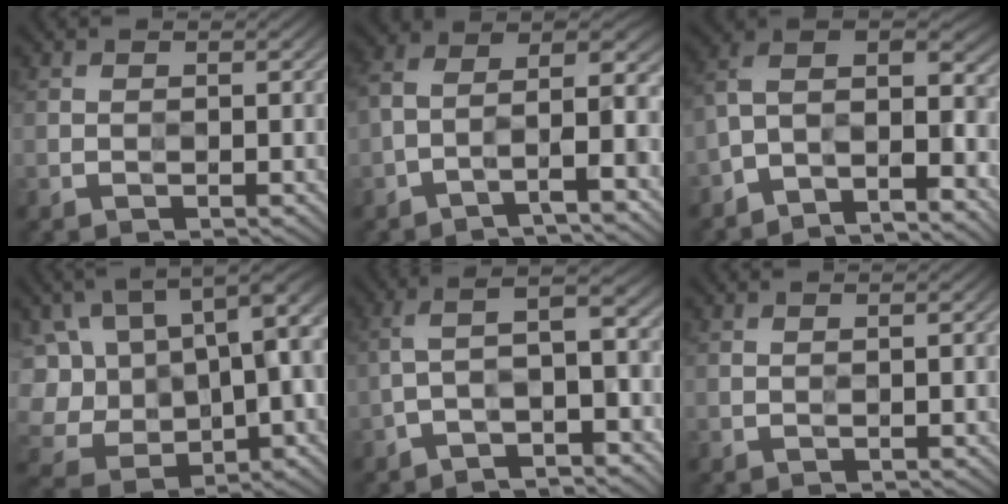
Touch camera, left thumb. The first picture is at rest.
{"total": 9.1, "force": [-3.9, 2.8, 7.7], "torque": [-0.125, 0.019, -0.081]}
{"total": 10.3, "force": [-6.7, 3.5, 7.0], "torque": [-0.119, -0.006, -0.122]}
{"total": 16.8, "force": [2.0, 10.8, 12.8], "torque": [-0.264, -0.002, 0.054]}
{"total": 6.2, "force": [-3.1, 1.9, 5.0], "torque": [-0.086, 0.016, -0.062]}
{"total": 0.9, "force": [0.3, 0.0, 0.8], "torque": [-0.018, 0.005, 0.005]}